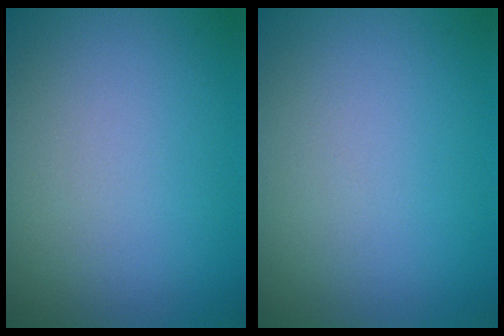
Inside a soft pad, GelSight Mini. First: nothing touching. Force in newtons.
{"total": 0.0}